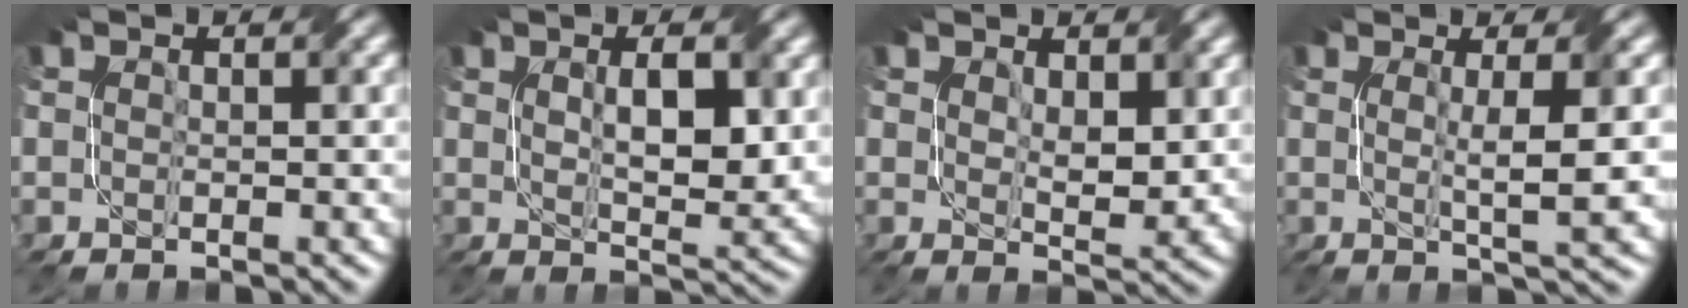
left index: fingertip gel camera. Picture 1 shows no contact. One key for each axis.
{"total": 5.2, "fx": 1.3, "fy": 1.7, "fz": 4.8, "tx": -0.083, "ty": -0.004, "tz": 0.026}
{"total": 3.4, "fx": 1.3, "fy": 1.8, "fz": 2.6, "tx": -0.052, "ty": -0.009, "tz": 0.026}
{"total": 4.2, "fx": 0.4, "fy": 0.5, "fz": 4.1, "tx": -0.067, "ty": 0.000, "tz": 0.007}